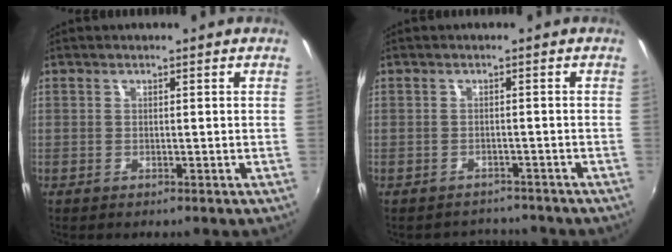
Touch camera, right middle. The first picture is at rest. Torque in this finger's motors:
{"motor_torque": [-0.49, -0.16, -0.01, -0.03]}